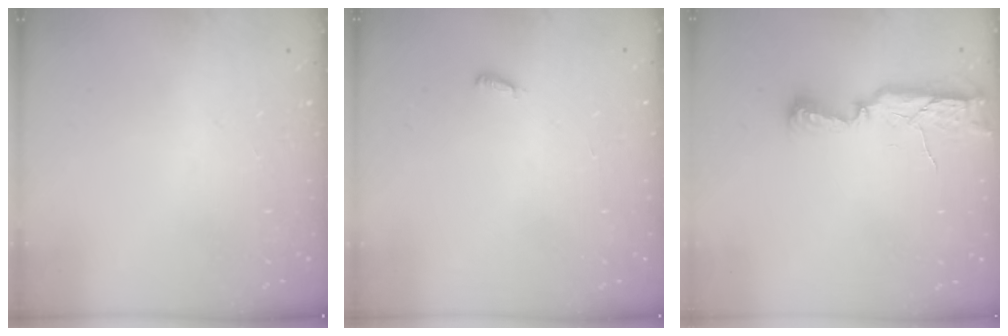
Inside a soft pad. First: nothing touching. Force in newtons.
{"total": 2.9, "press": 2.8, "slide": 0.9}
{"total": 9.5, "press": 8.0, "slide": 5.2}